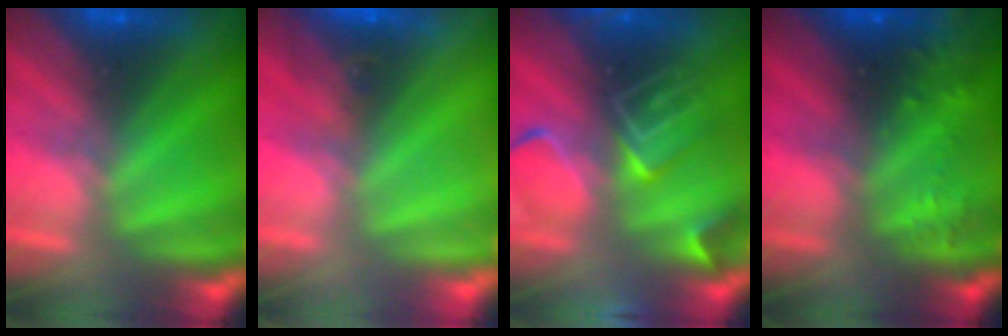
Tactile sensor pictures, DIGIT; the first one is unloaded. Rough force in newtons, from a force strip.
{"total": 2.6}
{"total": 9.6}
{"total": 5.8}